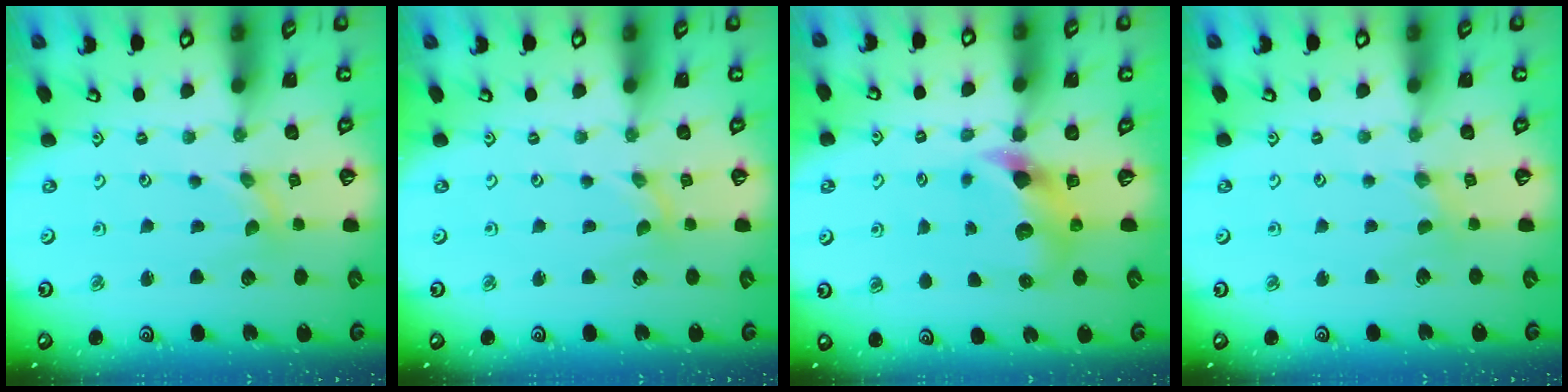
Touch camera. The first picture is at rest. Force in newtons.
{"total": 0.0}
{"total": 7.2, "press": 7.2, "slide": 0.9}
{"total": 1.3, "press": 1.3, "slide": 0.1}